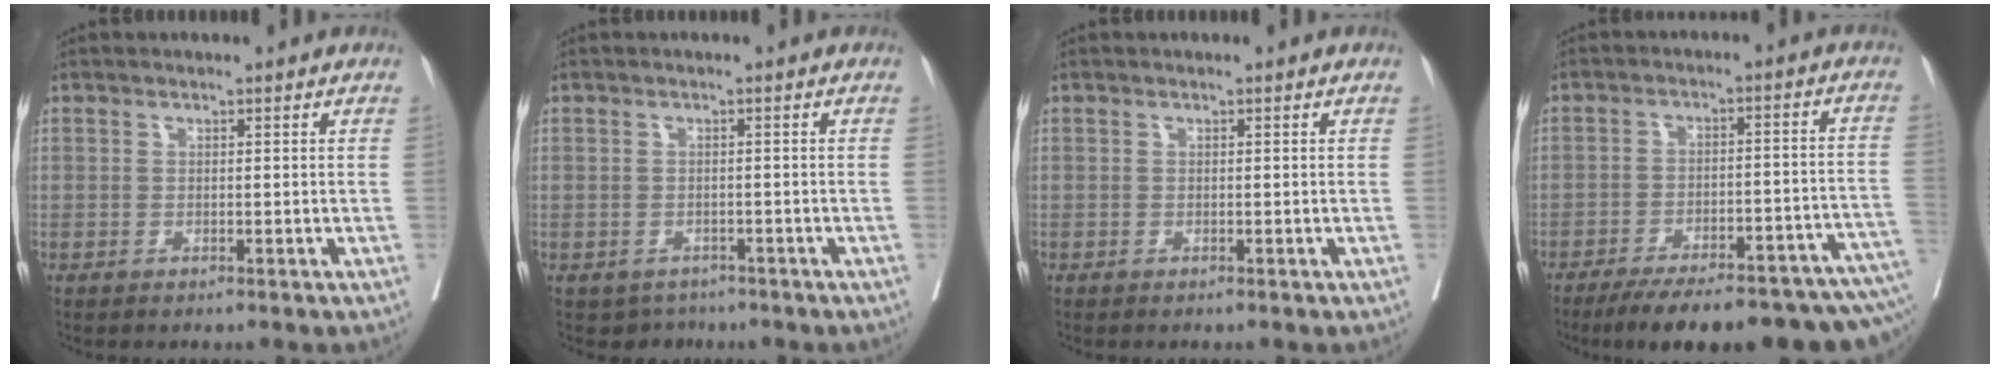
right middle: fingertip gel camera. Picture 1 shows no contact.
{"total": 3.0, "force": [-2.2, 2.0, 0.1], "torque": [0.001, 0.004, -0.031]}
{"total": 0.0}
{"total": 23.0, "force": [-18.5, 4.1, 13.2], "torque": [-0.130, 0.006, -0.242]}